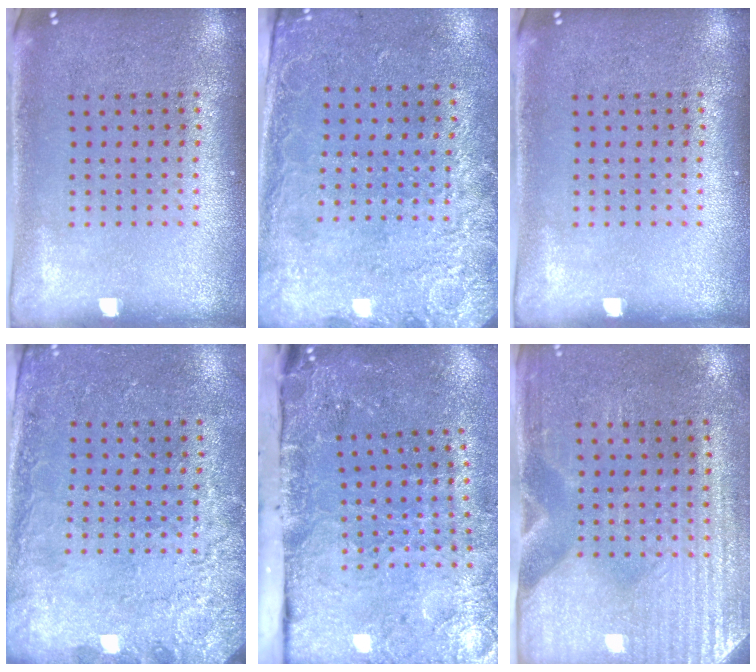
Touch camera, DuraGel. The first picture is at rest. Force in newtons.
{"total": 2.6, "press": 2.0, "slide": 1.7}
{"total": 0.0}
{"total": 2.6, "press": 2.4, "slide": 1.1}
{"total": 3.9, "press": 3.4, "slide": 1.8}
{"total": 3.0, "press": 2.6, "slide": 1.5}